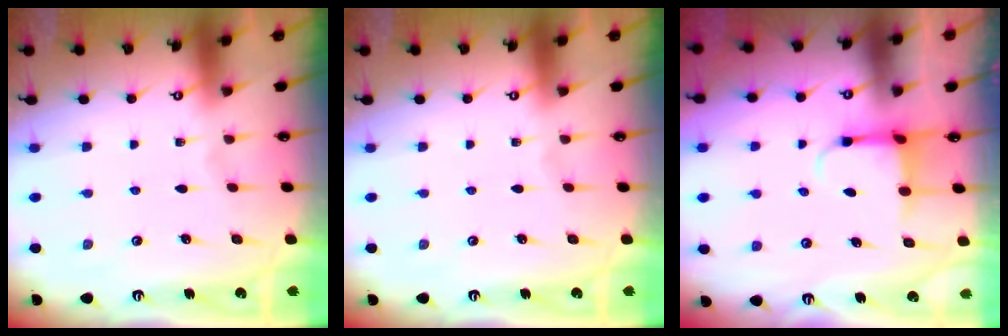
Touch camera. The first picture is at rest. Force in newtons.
{"total": 0.0}
{"total": 4.0, "press": 3.8, "slide": 1.2}